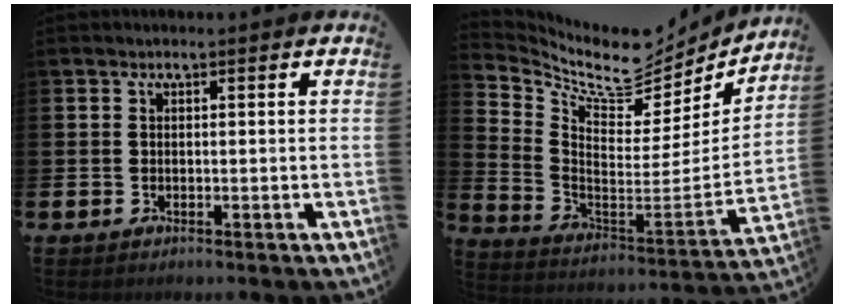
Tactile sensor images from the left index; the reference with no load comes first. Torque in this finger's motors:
{"motor_torque": [0.49, -1.65, 0.05, 0.01]}